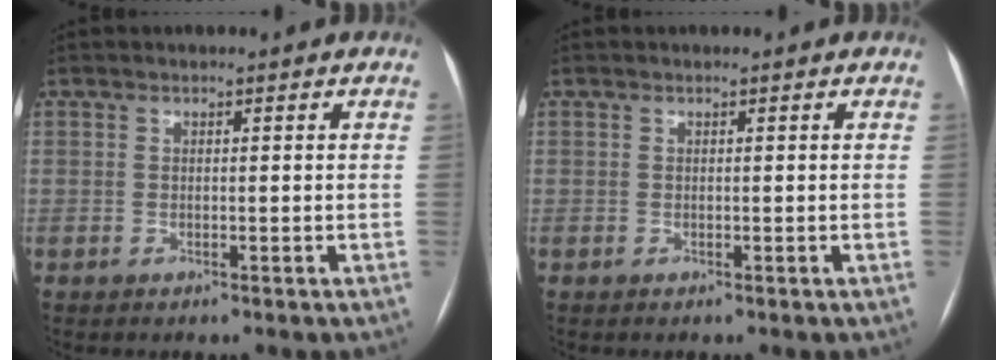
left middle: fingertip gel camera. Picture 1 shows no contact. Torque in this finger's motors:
{"motor_torque": [0.04, 0.05, 0.01, 0.00]}